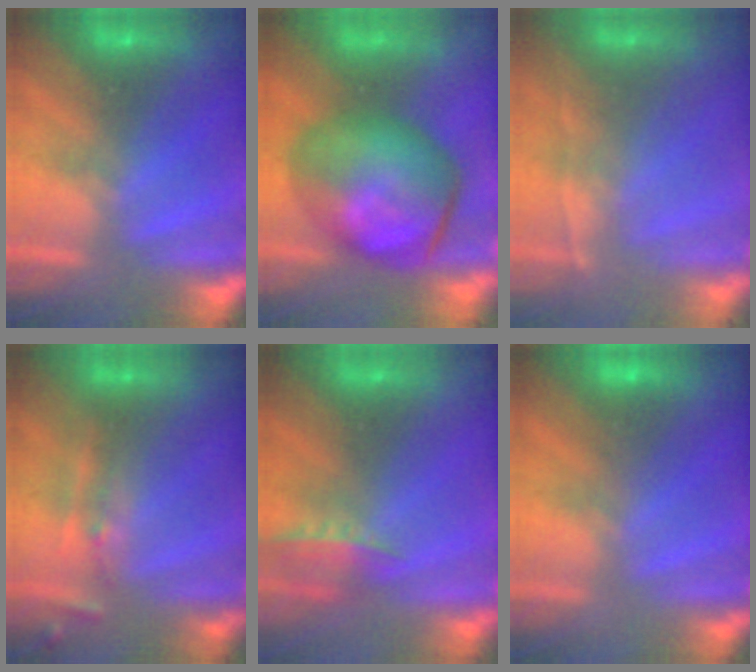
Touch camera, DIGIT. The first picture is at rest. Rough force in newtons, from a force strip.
{"total": 7.6}
{"total": 1.8}
{"total": 2.5}
{"total": 8.1}
{"total": 3.3}